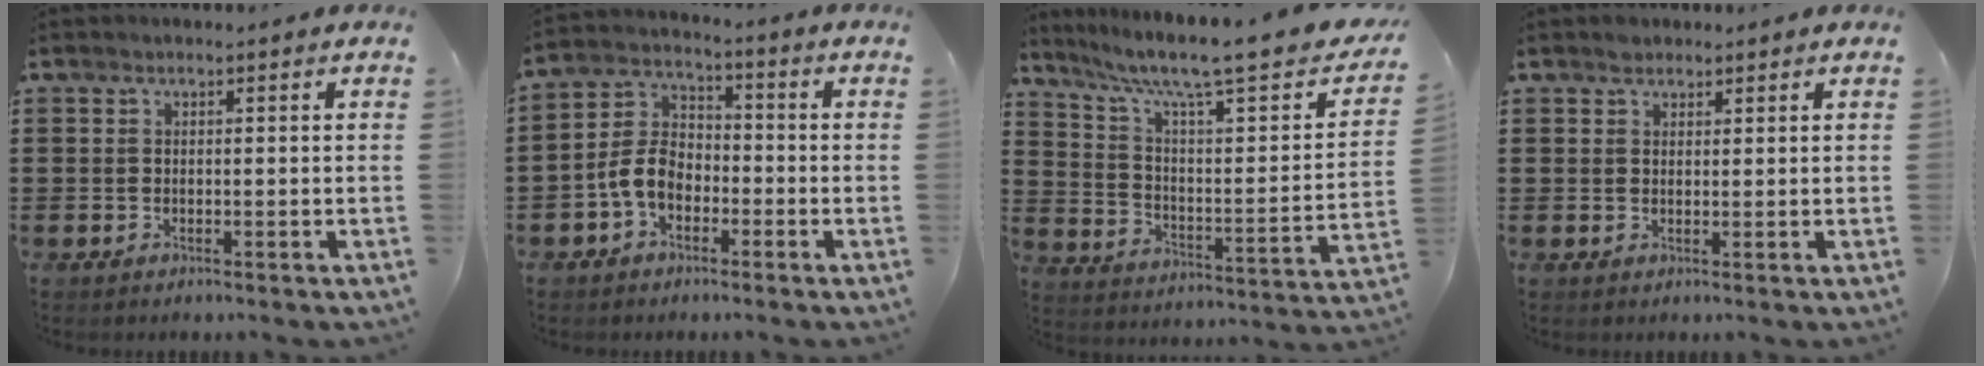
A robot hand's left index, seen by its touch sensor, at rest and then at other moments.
{"total": 6.4, "force": [-2.9, 4.1, 4.0], "torque": [-0.107, 0.006, -0.066]}
{"total": 8.7, "force": [6.4, 0.6, 5.9], "torque": [-0.121, -0.047, 0.095]}
{"total": 1.5, "force": [1.3, 0.8, 0.2], "torque": [0.002, -0.002, 0.025]}